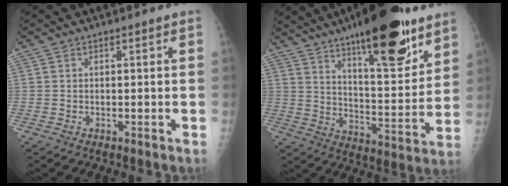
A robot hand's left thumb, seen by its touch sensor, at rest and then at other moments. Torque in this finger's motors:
{"motor_torque": [2.80, 1.50, 1.83, -0.94, 0.50]}